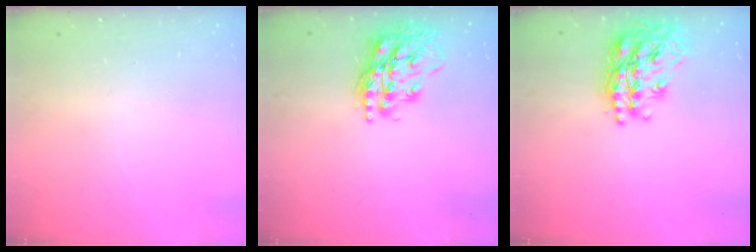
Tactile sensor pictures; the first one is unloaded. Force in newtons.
{"total": 17.9, "press": 17.8, "slide": 1.9}
{"total": 23.2, "press": 23.2, "slide": 1.8}